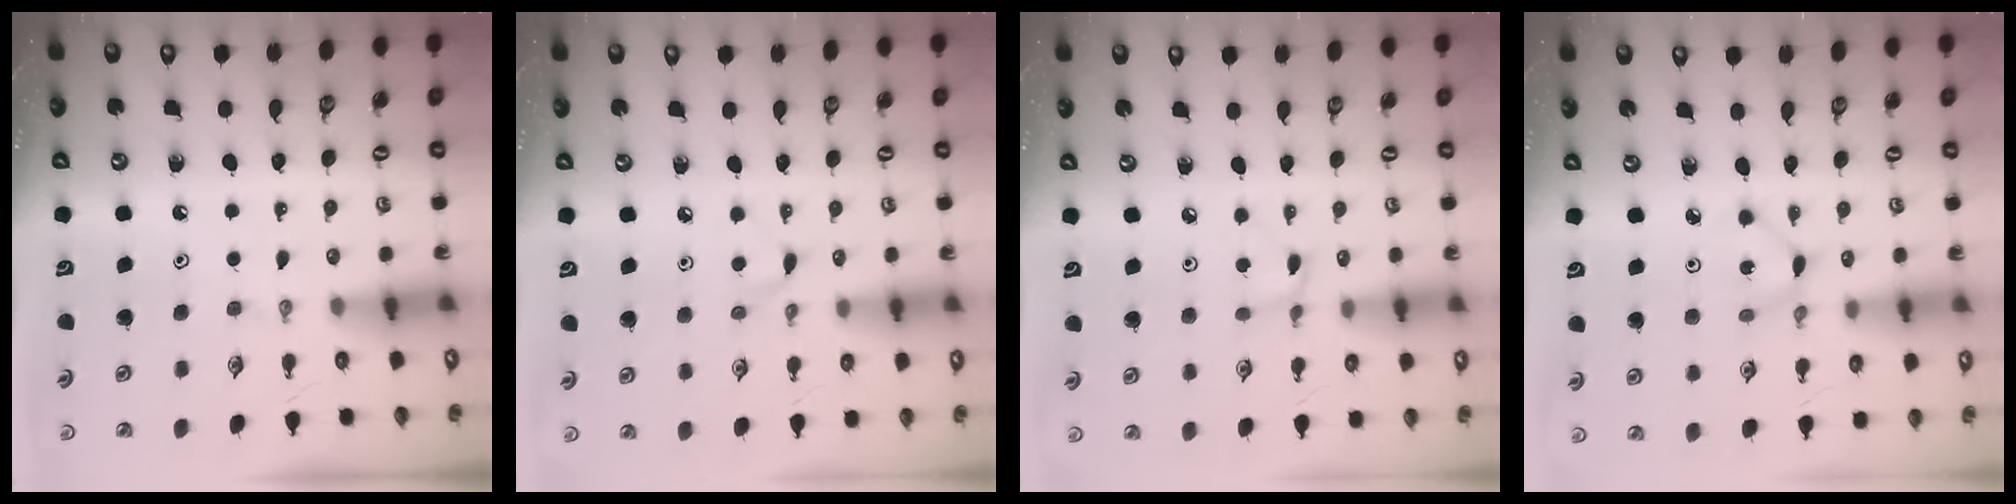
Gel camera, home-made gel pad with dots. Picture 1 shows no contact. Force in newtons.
{"total": 4.5, "press": 4.5, "slide": 0.5}
{"total": 1.7, "press": 1.7, "slide": 0.1}
{"total": 2.0, "press": 2.0, "slide": 0.2}